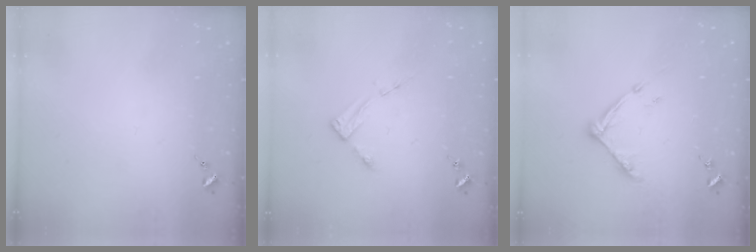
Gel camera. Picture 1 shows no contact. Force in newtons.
{"total": 3.6, "press": 3.5, "slide": 0.4}
{"total": 9.0, "press": 9.0, "slide": 0.7}